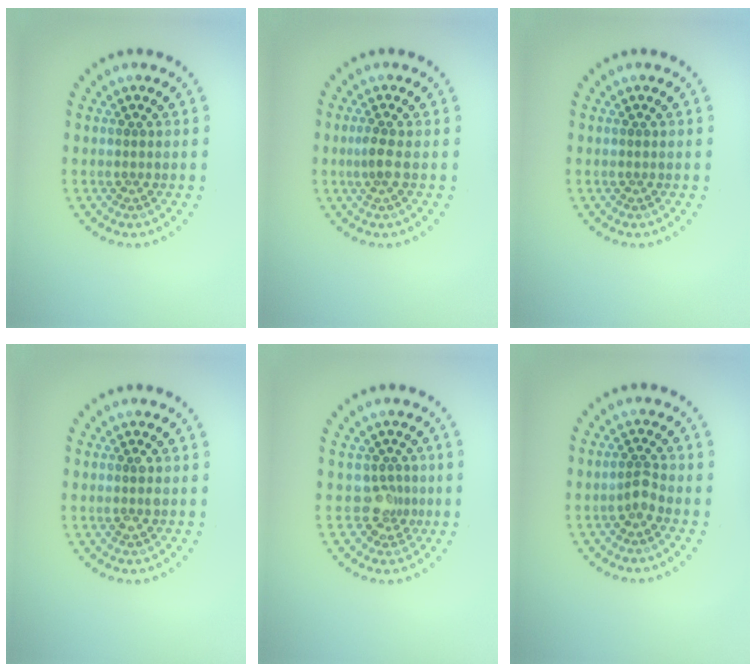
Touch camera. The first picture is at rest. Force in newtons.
{"total": 1.5, "press": 1.2, "slide": 0.9}
{"total": 0.0}
{"total": 1.1, "press": 1.0, "slide": 0.2}
{"total": 2.1, "press": 1.6, "slide": 1.3}
{"total": 1.6, "press": 1.3, "slide": 0.9}